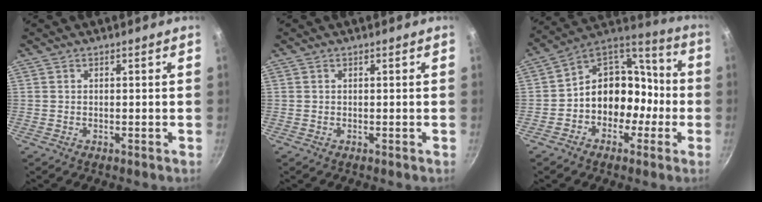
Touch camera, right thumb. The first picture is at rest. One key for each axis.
{"total": 0.0}
{"total": 14.3, "fx": -3.7, "fy": 11.8, "fz": 7.3, "tx": -0.046, "ty": 0.075, "tz": -0.070}